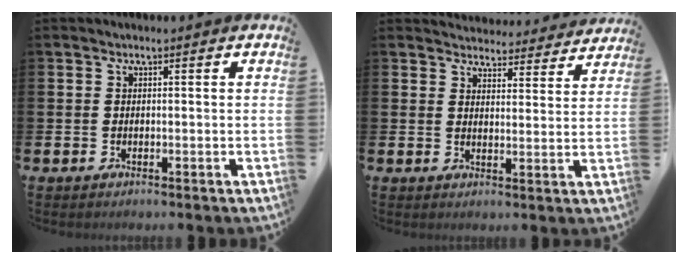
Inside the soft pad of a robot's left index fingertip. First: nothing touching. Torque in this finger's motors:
{"motor_torque": [0.99, -1.16, 0.09, 0.01]}